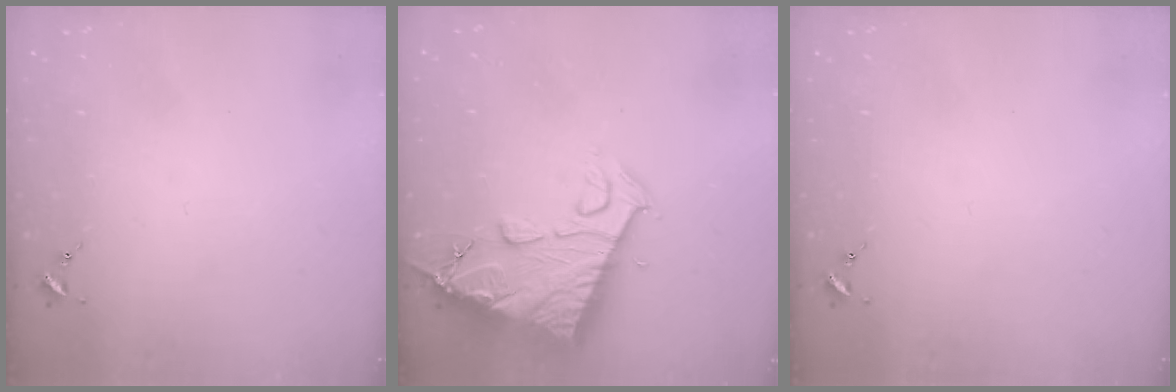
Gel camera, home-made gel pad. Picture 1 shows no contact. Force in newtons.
{"total": 13.5, "press": 13.4, "slide": 1.3}
{"total": 0.0}